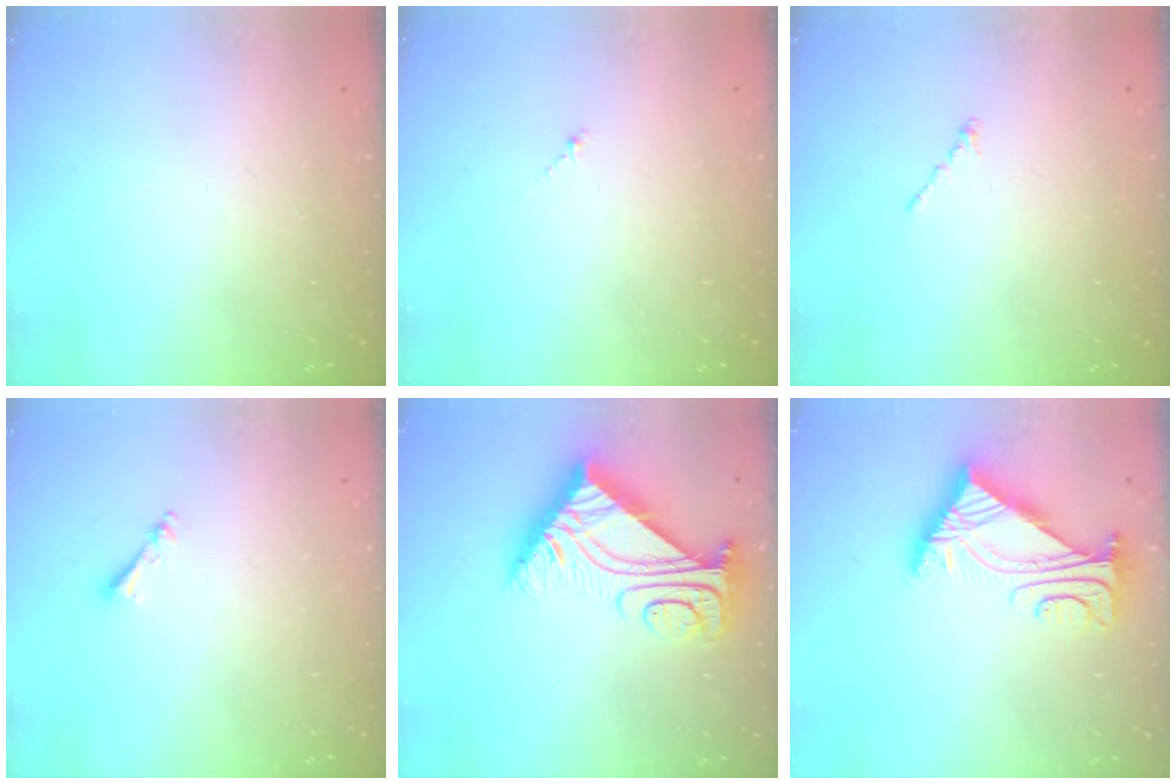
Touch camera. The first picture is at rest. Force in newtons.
{"total": 0.7, "press": 0.6, "slide": 0.4}
{"total": 0.0}
{"total": 2.5, "press": 2.5, "slide": 0.3}
{"total": 11.1, "press": 11.0, "slide": 1.0}
{"total": 5.3, "press": 5.3, "slide": 0.5}